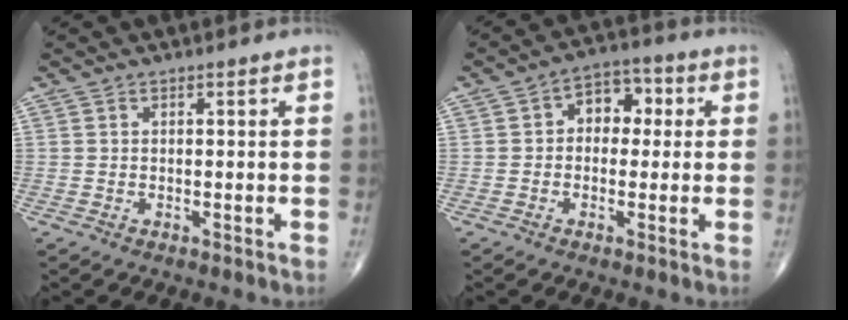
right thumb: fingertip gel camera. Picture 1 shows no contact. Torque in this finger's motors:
{"motor_torque": [0.08, 0.14, -0.06, -0.11, 0.10]}